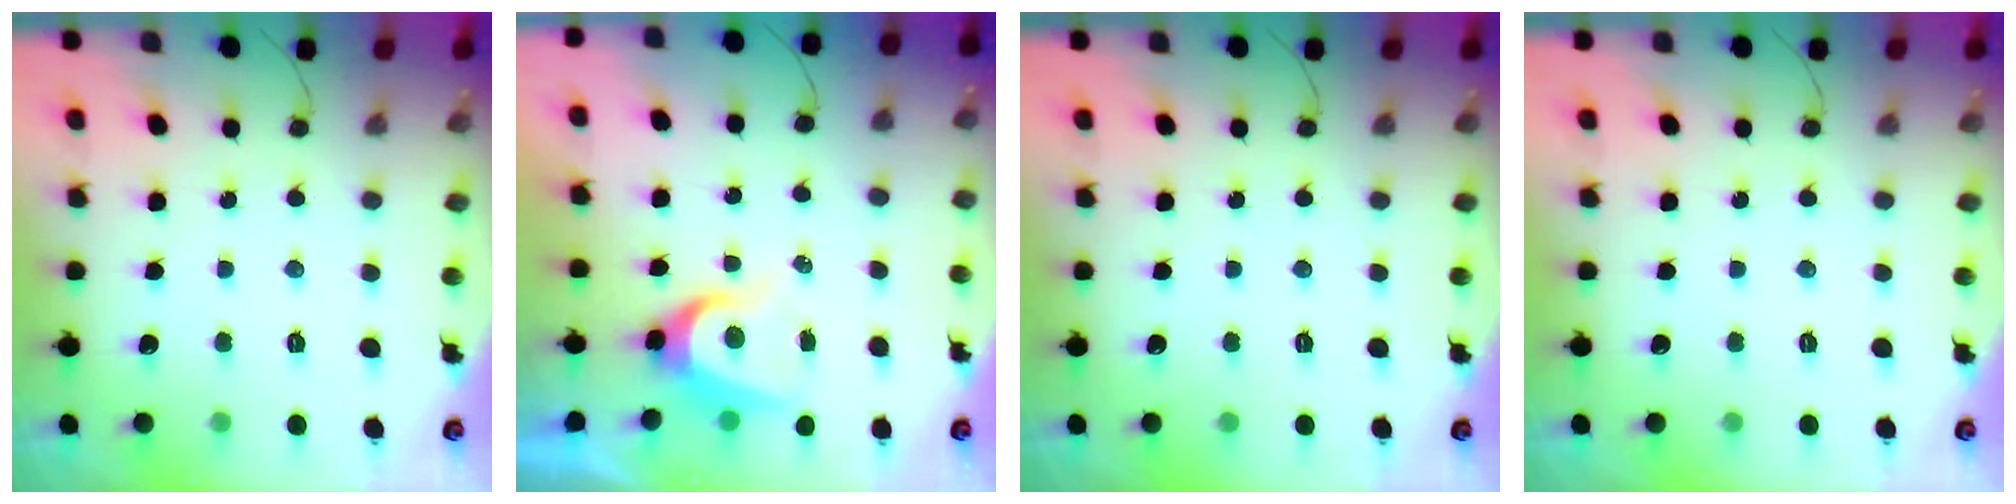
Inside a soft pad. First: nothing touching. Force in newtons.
{"total": 6.3, "press": 6.3, "slide": 0.4}
{"total": 0.0}
{"total": 0.0}